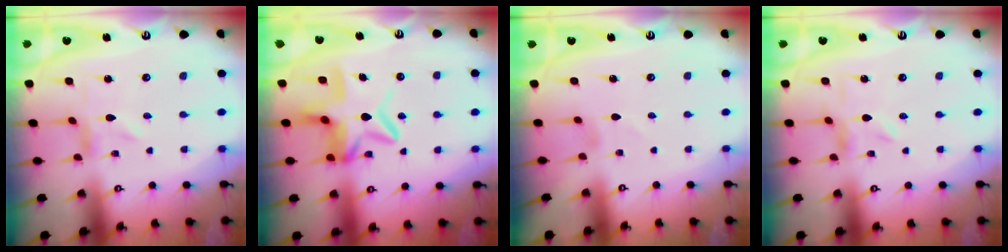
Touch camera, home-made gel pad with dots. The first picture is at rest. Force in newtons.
{"total": 10.9, "press": 10.9, "slide": 1.1}
{"total": 0.9, "press": 0.9, "slide": 0.1}
{"total": 0.8, "press": 0.8, "slide": 0.2}